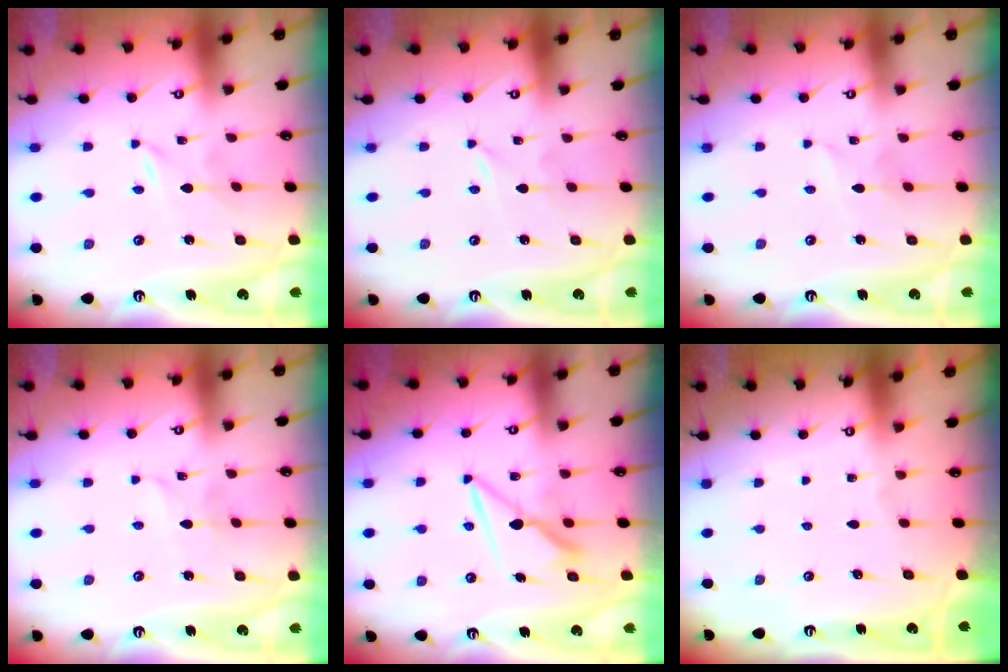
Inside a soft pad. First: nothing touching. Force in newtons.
{"total": 0.0}
{"total": 1.9, "press": 1.9, "slide": 0.2}
{"total": 2.3, "press": 2.3, "slide": 0.0}
{"total": 7.7, "press": 7.7, "slide": 0.3}
{"total": 0.0}